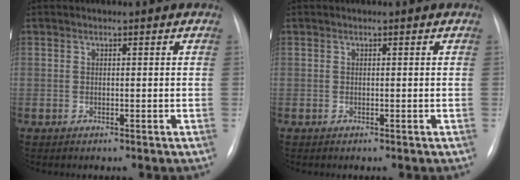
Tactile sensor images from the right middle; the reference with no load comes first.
{"total": 0.0}